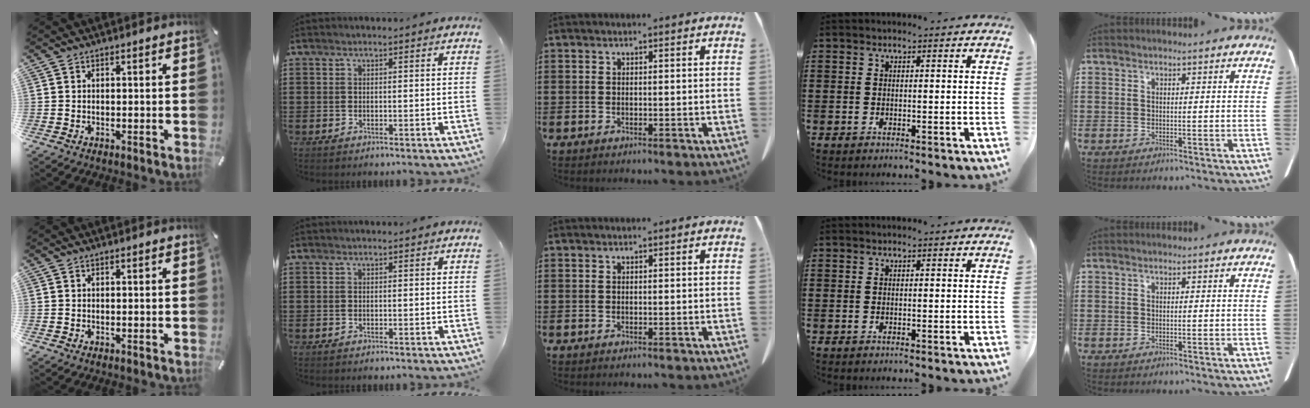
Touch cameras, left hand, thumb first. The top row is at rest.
{}